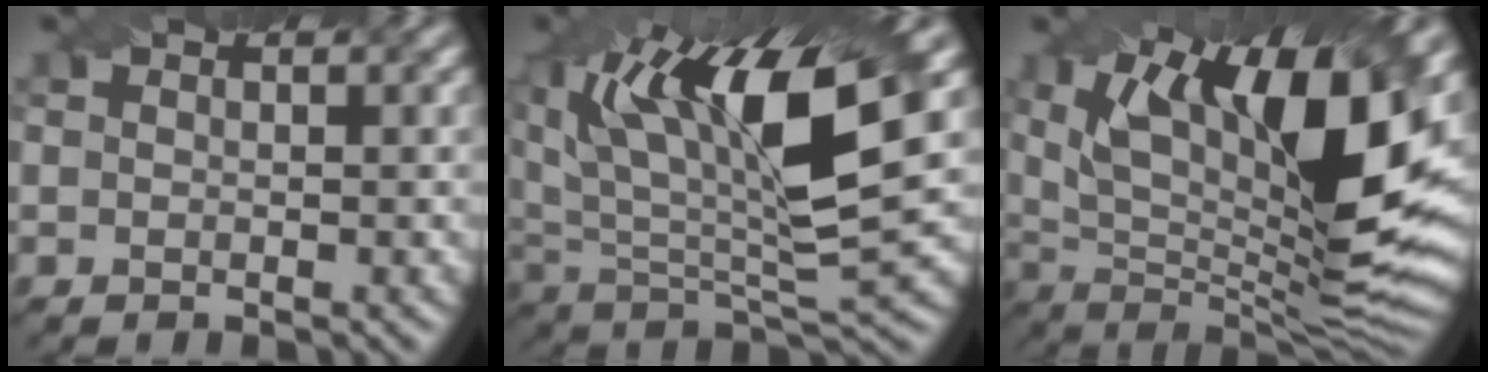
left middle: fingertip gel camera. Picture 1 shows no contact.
{"total": 15.2, "force": [6.6, 5.0, 12.7], "torque": [-0.232, 0.011, 0.121]}
{"total": 16.7, "force": [5.7, 5.8, 14.6], "torque": [-0.240, 0.005, 0.100]}